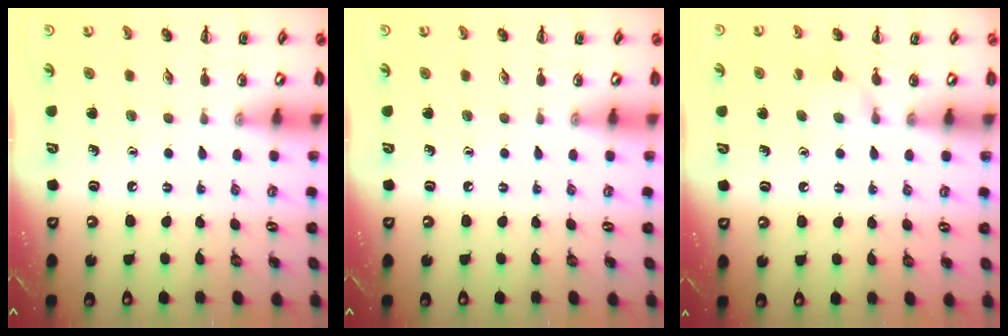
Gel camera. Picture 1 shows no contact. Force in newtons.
{"total": 0.0}
{"total": 7.3, "press": 7.1, "slide": 1.8}